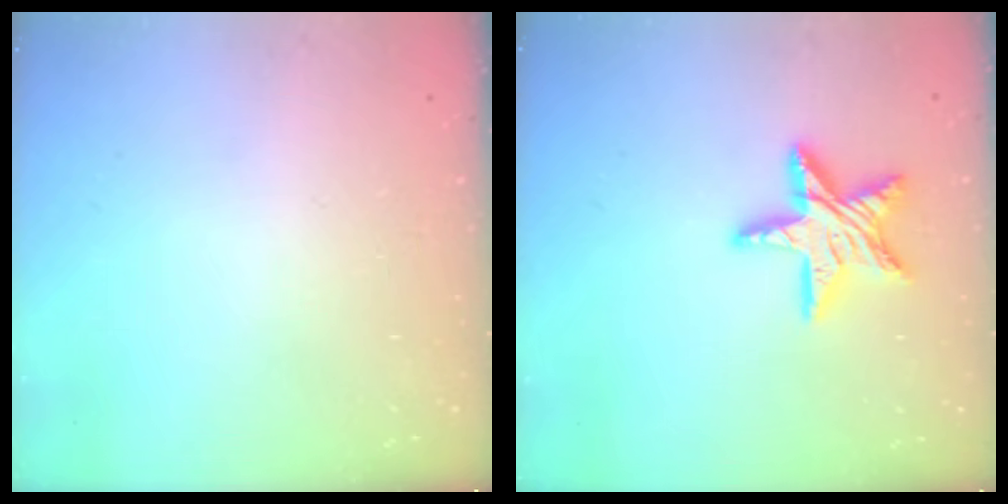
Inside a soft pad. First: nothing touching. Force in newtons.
{"total": 13.9, "press": 13.9, "slide": 1.1}